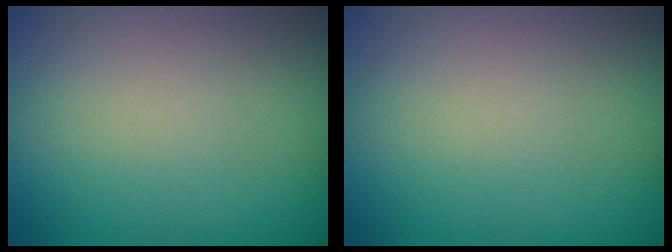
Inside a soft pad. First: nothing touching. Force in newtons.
{"total": 0.0}